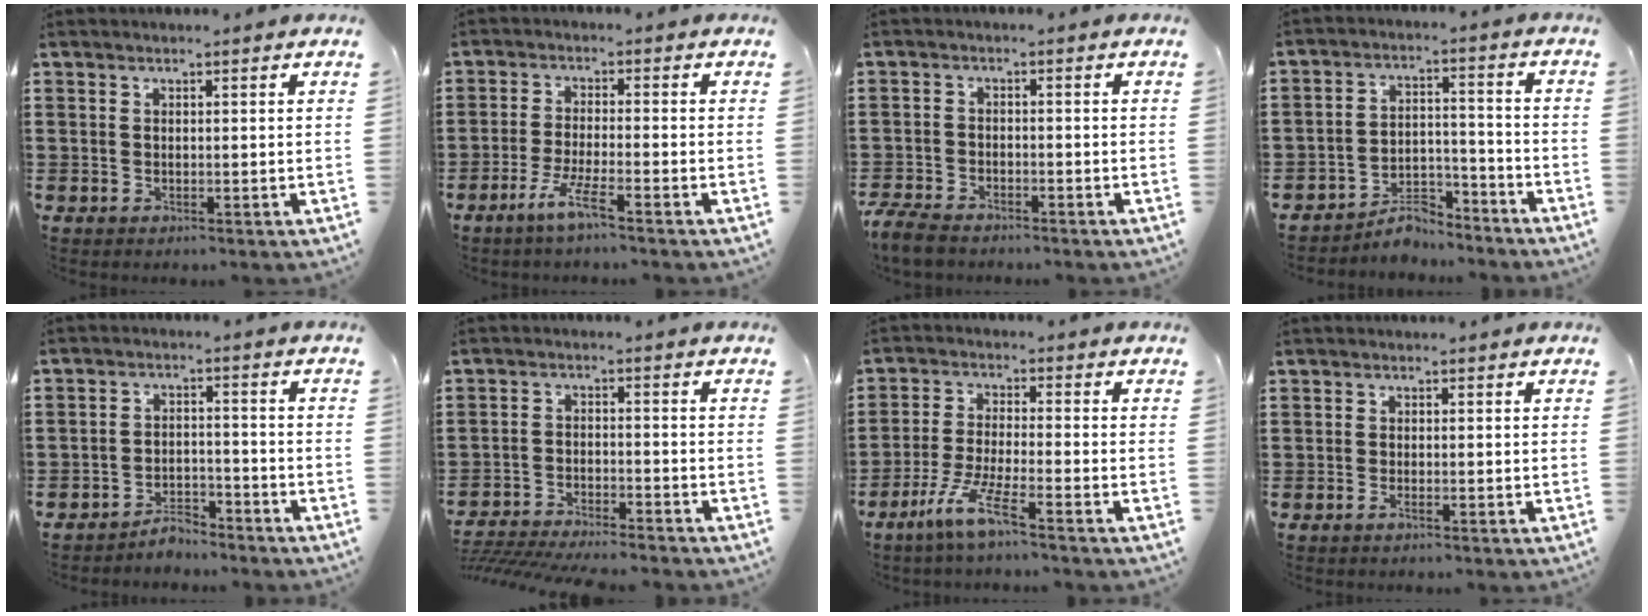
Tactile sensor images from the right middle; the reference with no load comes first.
{"total": 5.3, "force": [-3.3, 0.3, 4.1], "torque": [-0.093, -0.012, -0.065]}
{"total": 3.5, "force": [-3.2, 0.8, 1.0], "torque": [-0.040, -0.004, -0.071]}
{"total": 6.7, "force": [-6.3, 2.0, 1.0], "torque": [-0.012, 0.023, -0.124]}
{"total": 4.8, "force": [-4.6, 1.2, 0.3], "torque": [-0.008, 0.010, -0.094]}
{"total": 4.5, "force": [-4.4, 0.0, 0.8], "torque": [-0.028, -0.008, -0.094]}
{"total": 6.6, "force": [-4.3, 0.4, 5.0], "torque": [-0.113, -0.011, -0.084]}
{"total": 0.6, "force": [-0.2, 0.0, 0.6], "torque": [-0.010, -0.001, -0.004]}